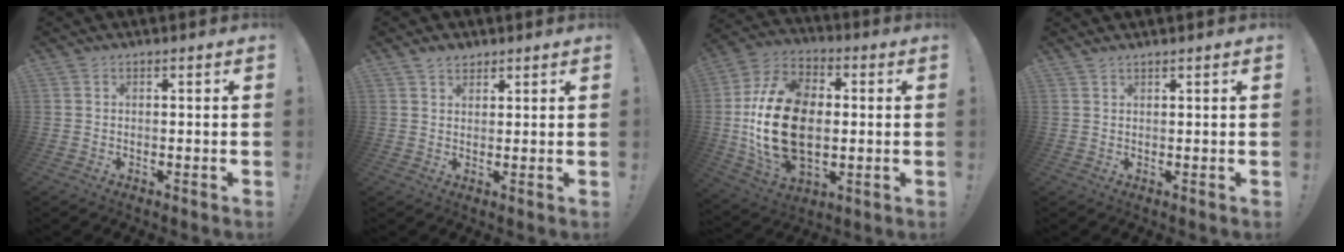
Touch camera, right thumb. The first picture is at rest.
{"total": 3.3, "force": [2.6, 1.9, 0.8], "torque": [-0.012, -0.012, 0.049]}
{"total": 24.0, "force": [-0.8, 16.0, 17.9], "torque": [-0.339, 0.015, -0.002]}
{"total": 1.1, "force": [1.0, -0.1, 0.5], "torque": [-0.017, 0.001, 0.020]}